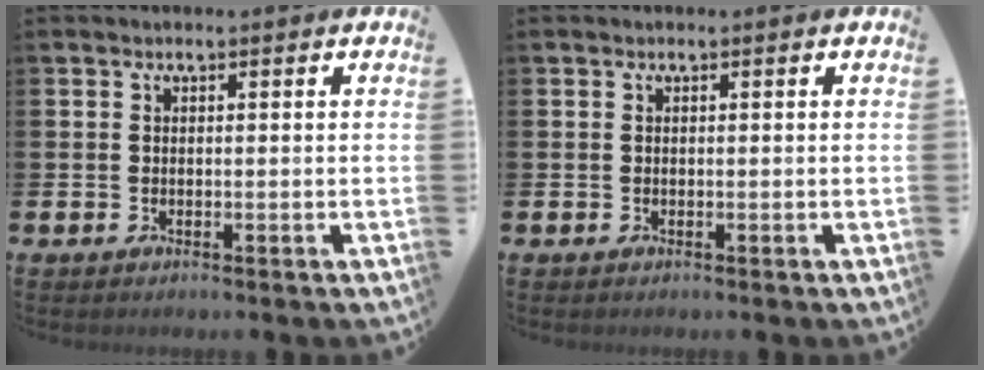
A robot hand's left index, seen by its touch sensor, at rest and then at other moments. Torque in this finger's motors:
{"motor_torque": [0.00, 0.00, -0.03, 0.00]}